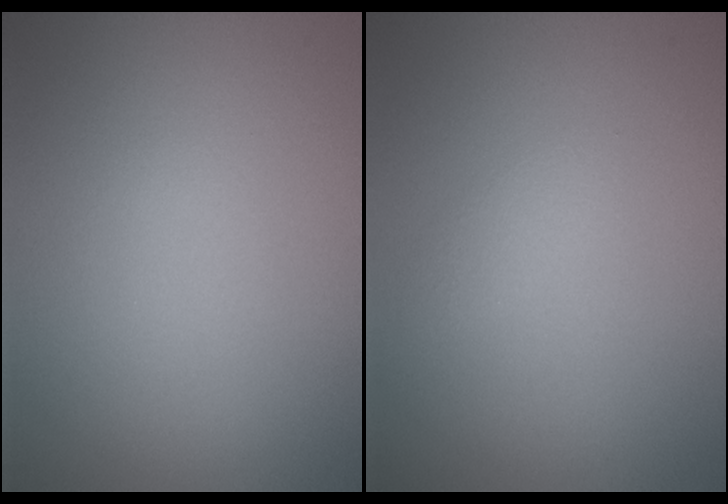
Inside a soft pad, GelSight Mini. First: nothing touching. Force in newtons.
{"total": 0.8, "press": 0.8, "slide": 0.1}